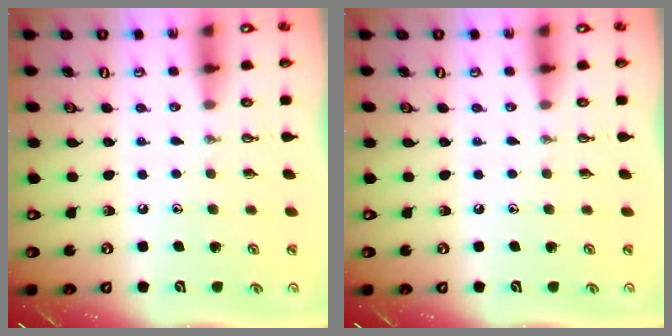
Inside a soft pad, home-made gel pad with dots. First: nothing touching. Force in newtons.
{"total": 0.0}